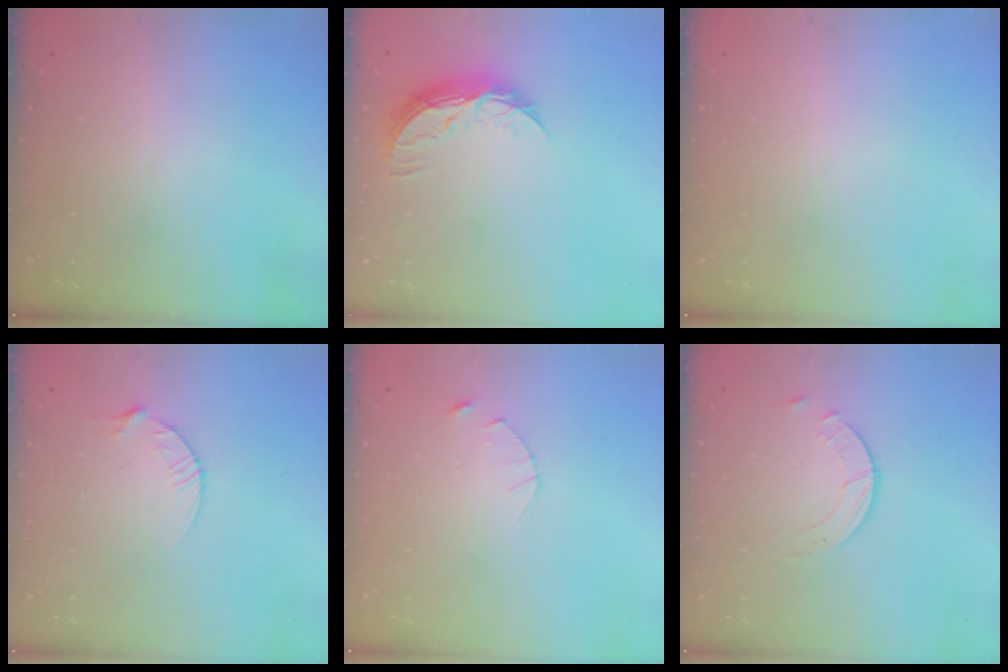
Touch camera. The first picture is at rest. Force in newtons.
{"total": 9.0, "press": 9.0, "slide": 0.5}
{"total": 0.0}
{"total": 4.5, "press": 4.5, "slide": 0.5}
{"total": 2.5, "press": 2.4, "slide": 0.3}
{"total": 2.5, "press": 2.5, "slide": 0.3}